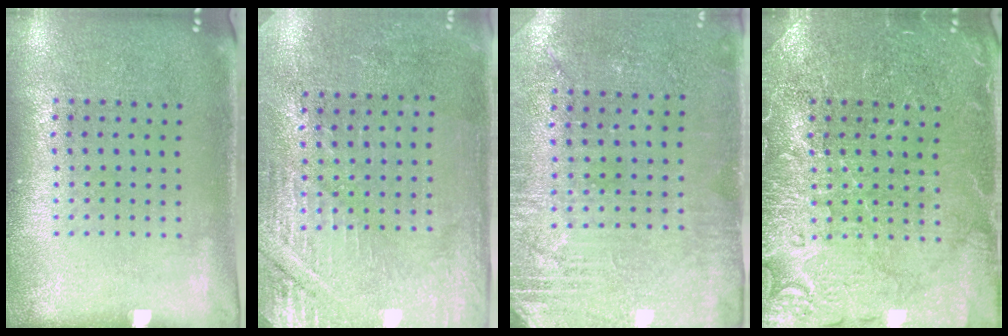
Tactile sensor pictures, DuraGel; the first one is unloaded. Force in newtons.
{"total": 2.9, "press": 2.8, "slide": 0.7}
{"total": 2.9, "press": 2.8, "slide": 0.9}
{"total": 5.6, "press": 5.6, "slide": 0.8}